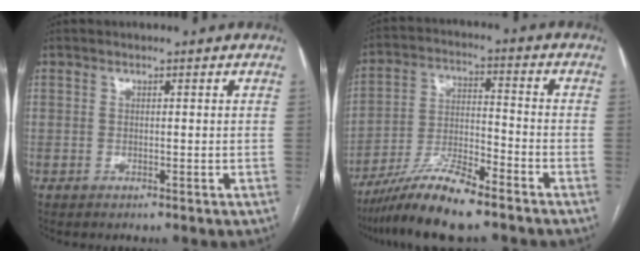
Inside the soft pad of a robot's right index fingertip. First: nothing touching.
{"total": 11.3, "force": [-8.9, 1.2, 6.9], "torque": [-0.131, -0.013, -0.161]}